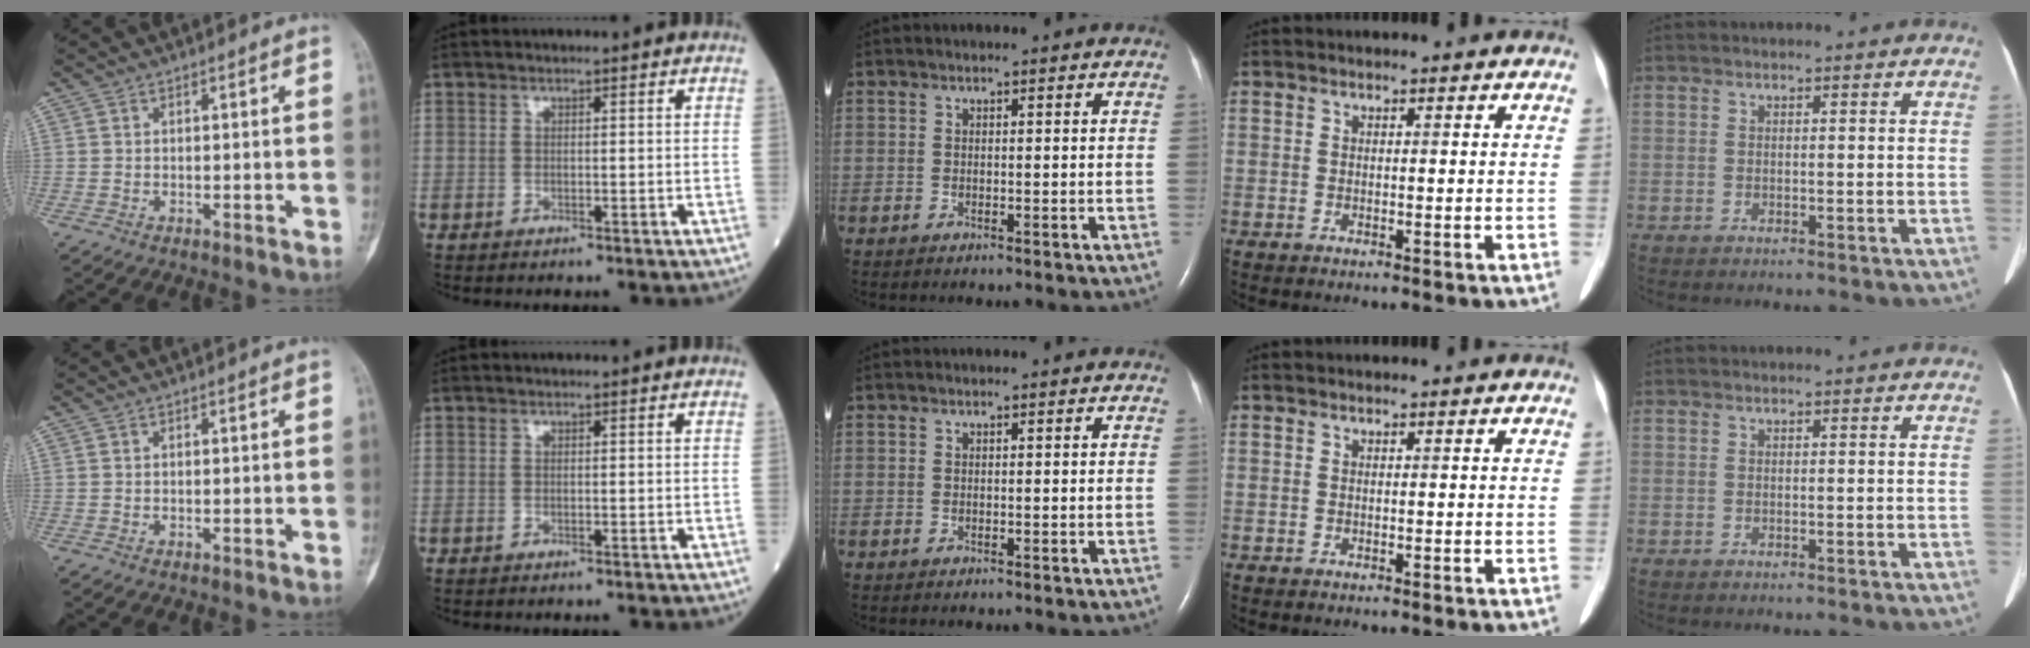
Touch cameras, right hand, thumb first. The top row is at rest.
{}